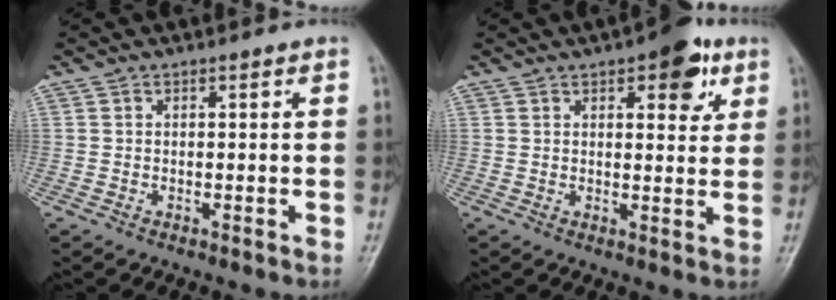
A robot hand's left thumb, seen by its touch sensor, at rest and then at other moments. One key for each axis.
{"total": 8.3, "fx": 4.1, "fy": 3.6, "fz": 6.2, "tx": -0.053, "ty": -0.012, "tz": 0.047}